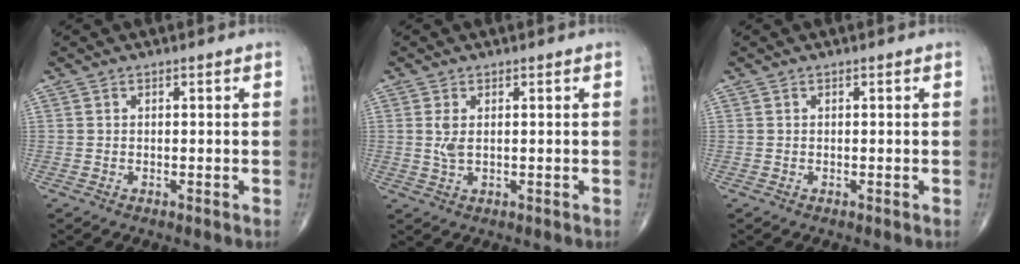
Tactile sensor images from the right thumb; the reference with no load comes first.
{"total": 2.5, "force": [0.5, 1.1, 2.2], "torque": [-0.050, -0.002, 0.015]}
{"total": 0.0}